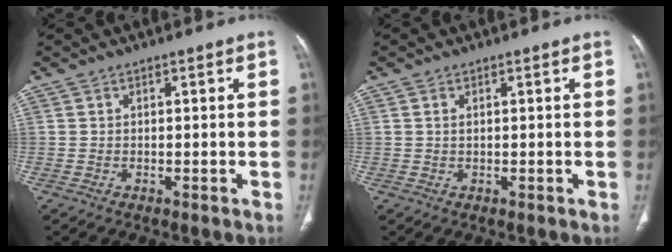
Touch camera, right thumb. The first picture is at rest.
{"total": 0.9, "force": [0.3, 0.4, 0.7], "torque": [-0.018, 0.003, 0.008]}